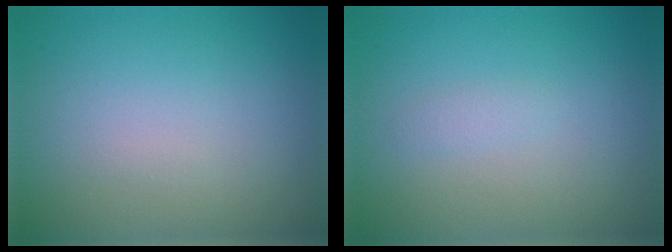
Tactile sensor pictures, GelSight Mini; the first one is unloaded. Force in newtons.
{"total": 0.6, "press": 0.6, "slide": 0.0}